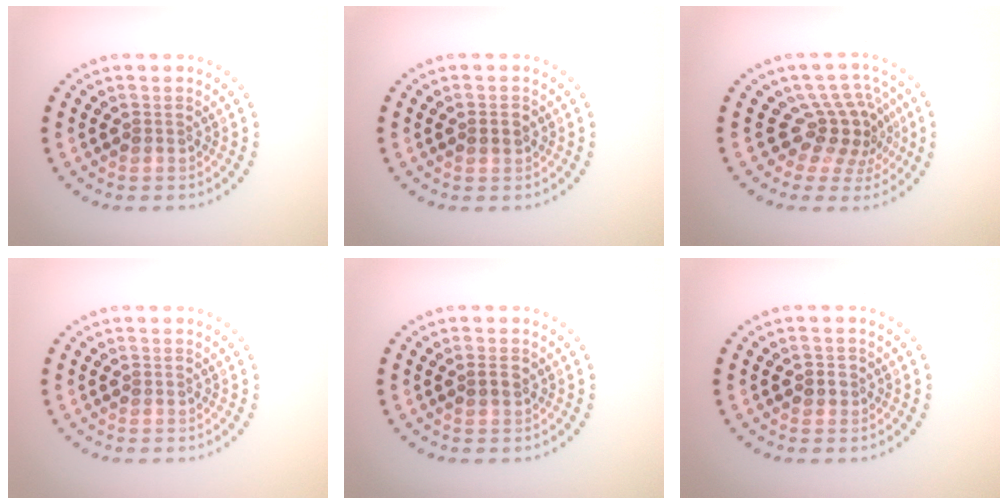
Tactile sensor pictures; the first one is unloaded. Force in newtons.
{"total": 1.1, "press": 1.1, "slide": 0.1}
{"total": 4.1, "press": 2.9, "slide": 2.8}
{"total": 0.0}
{"total": 1.1, "press": 1.1, "slide": 0.3}
{"total": 1.0, "press": 0.9, "slide": 0.5}